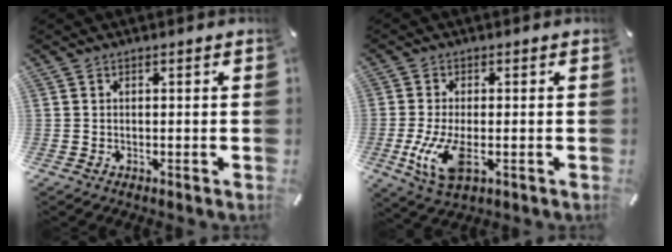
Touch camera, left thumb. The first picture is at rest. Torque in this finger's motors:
{"motor_torque": [0.66, 0.70, 0.54, -0.02, 0.14]}